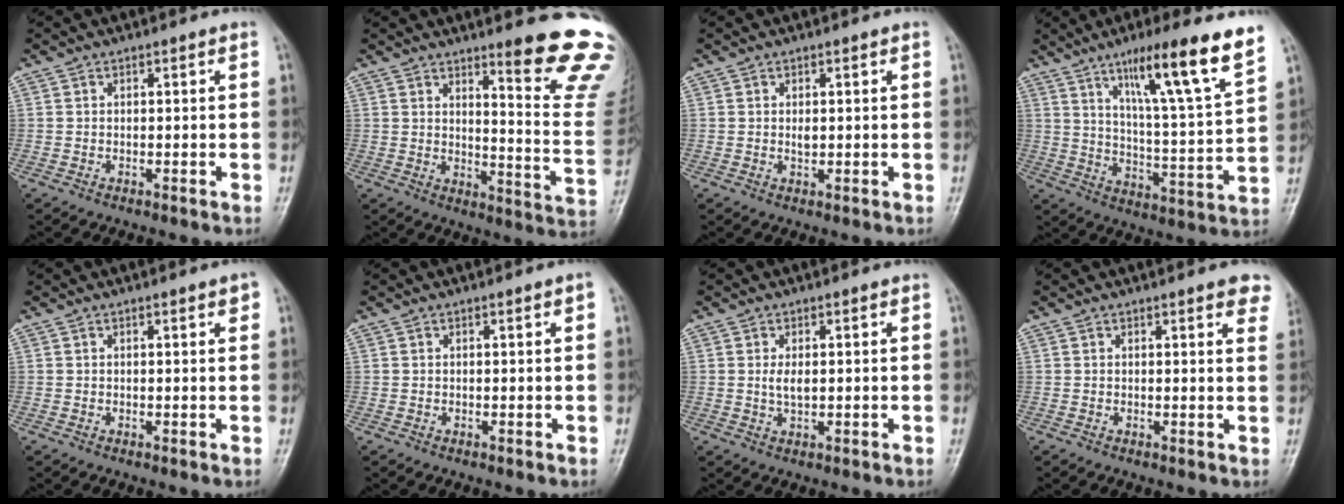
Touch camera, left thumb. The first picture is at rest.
{"total": 16.8, "force": [11.7, 2.2, 11.8], "torque": [-0.112, -0.097, 0.148]}
{"total": 1.2, "force": [0.3, 0.7, 1.0], "torque": [-0.013, -0.003, 0.007]}
{"total": 18.2, "force": [11.0, 1.3, 14.5], "torque": [-0.209, -0.051, 0.173]}
{"total": 1.5, "force": [0.9, 0.4, 1.1], "torque": [-0.013, -0.002, 0.010]}
{"total": 0.9, "force": [0.5, 0.2, 0.7], "torque": [-0.012, 0.000, 0.006]}
{"total": 2.5, "force": [0.4, 1.2, 2.1], "torque": [-0.039, -0.004, 0.010]}
{"total": 5.5, "force": [4.0, 1.5, 3.5], "torque": [-0.019, -0.010, 0.034]}